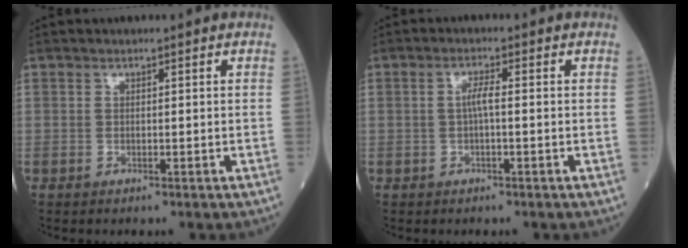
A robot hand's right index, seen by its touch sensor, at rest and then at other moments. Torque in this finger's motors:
{"motor_torque": [0.34, -0.13, 0.22, 0.06]}